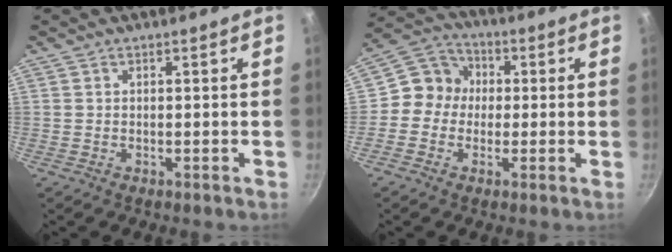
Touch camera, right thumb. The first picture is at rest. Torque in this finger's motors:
{"motor_torque": [0.02, 0.72, 0.37, -0.78, -0.01]}